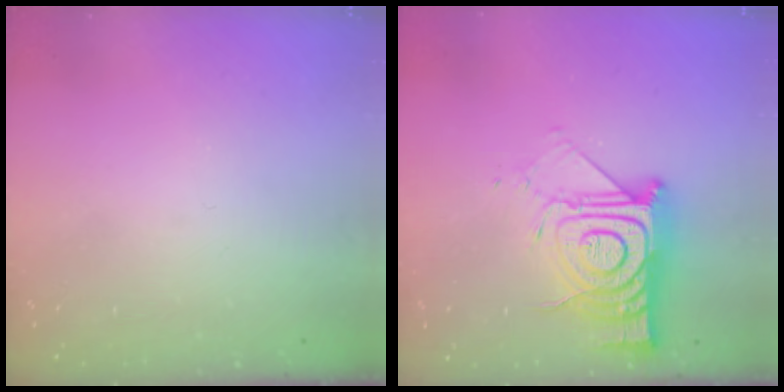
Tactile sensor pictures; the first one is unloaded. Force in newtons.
{"total": 16.3, "press": 16.2, "slide": 1.5}